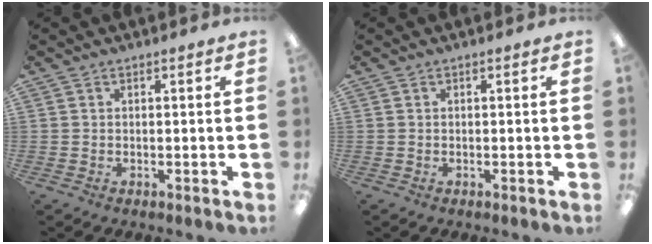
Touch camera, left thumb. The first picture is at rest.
{"total": 0.0}